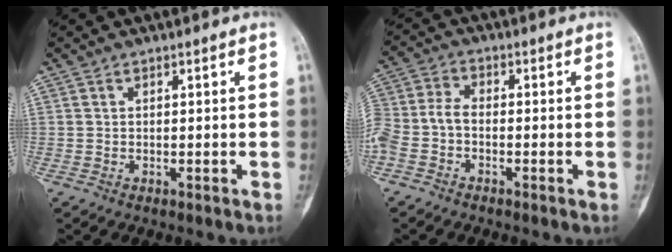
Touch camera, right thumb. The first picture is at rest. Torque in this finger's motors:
{"motor_torque": [-0.12, 0.56, 0.31, -0.27, 0.10]}